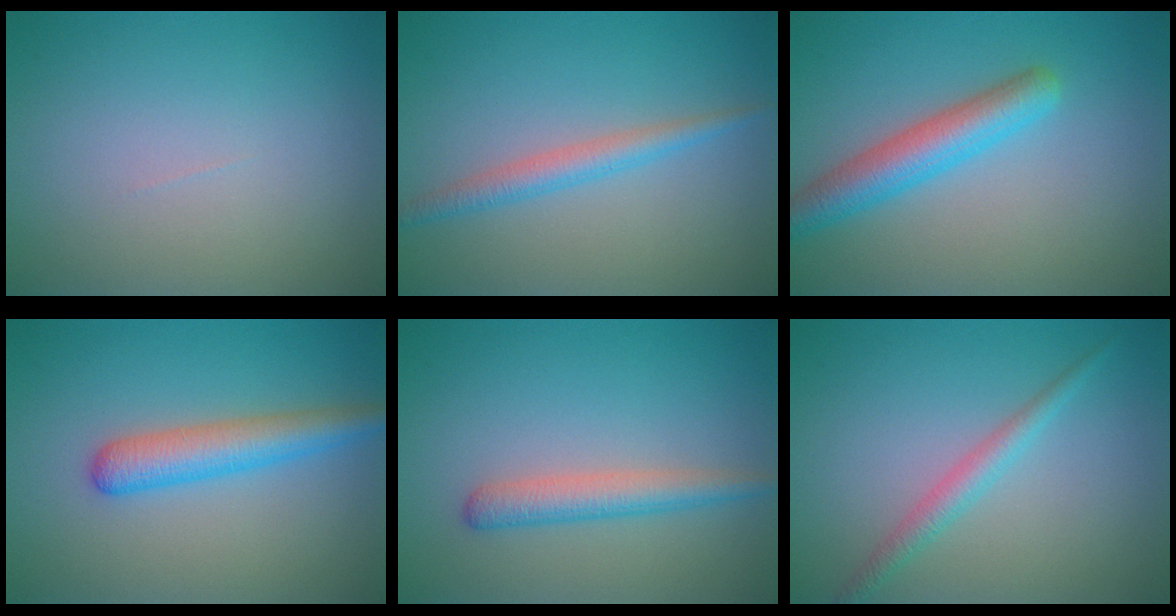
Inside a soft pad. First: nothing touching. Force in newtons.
{"total": 2.3, "press": 2.3, "slide": 0.1}
{"total": 4.5, "press": 4.5, "slide": 0.2}
{"total": 3.8, "press": 3.8, "slide": 0.2}
{"total": 2.8, "press": 2.8, "slide": 0.1}
{"total": 2.1, "press": 2.1, "slide": 0.0}